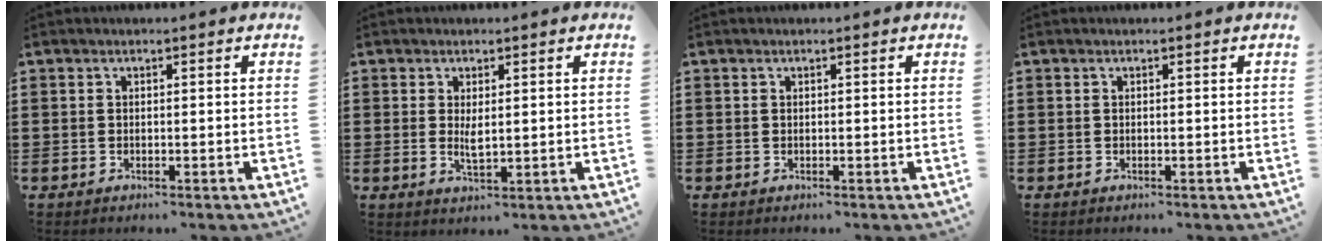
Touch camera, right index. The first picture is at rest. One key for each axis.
{"total": 2.7, "fx": 0.4, "fy": 0.7, "fz": 2.6, "tx": -0.051, "ty": -0.004, "tz": 0.009}
{"total": 0.0}
{"total": 0.0}